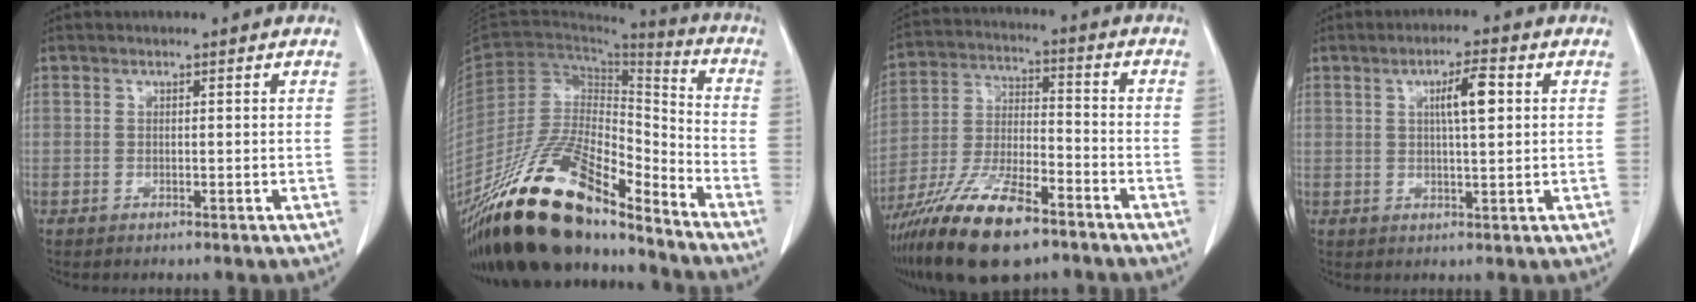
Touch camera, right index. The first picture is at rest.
{"total": 22.8, "force": [-18.0, 6.4, 12.4], "torque": [-0.244, 0.006, -0.328]}
{"total": 16.4, "force": [-11.2, 4.3, 11.3], "torque": [-0.236, -0.021, -0.205]}
{"total": 5.1, "force": [1.4, 0.7, 4.9], "torque": [-0.083, 0.006, 0.023]}